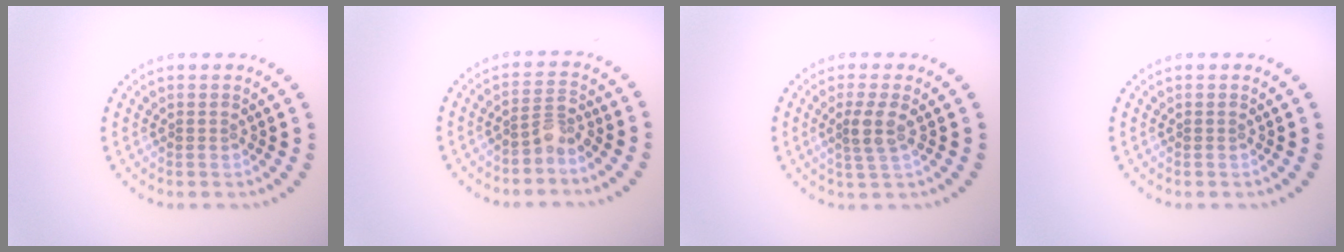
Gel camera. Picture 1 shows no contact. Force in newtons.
{"total": 2.1, "press": 1.5, "slide": 1.4}
{"total": 2.3, "press": 1.8, "slide": 1.4}
{"total": 0.0}